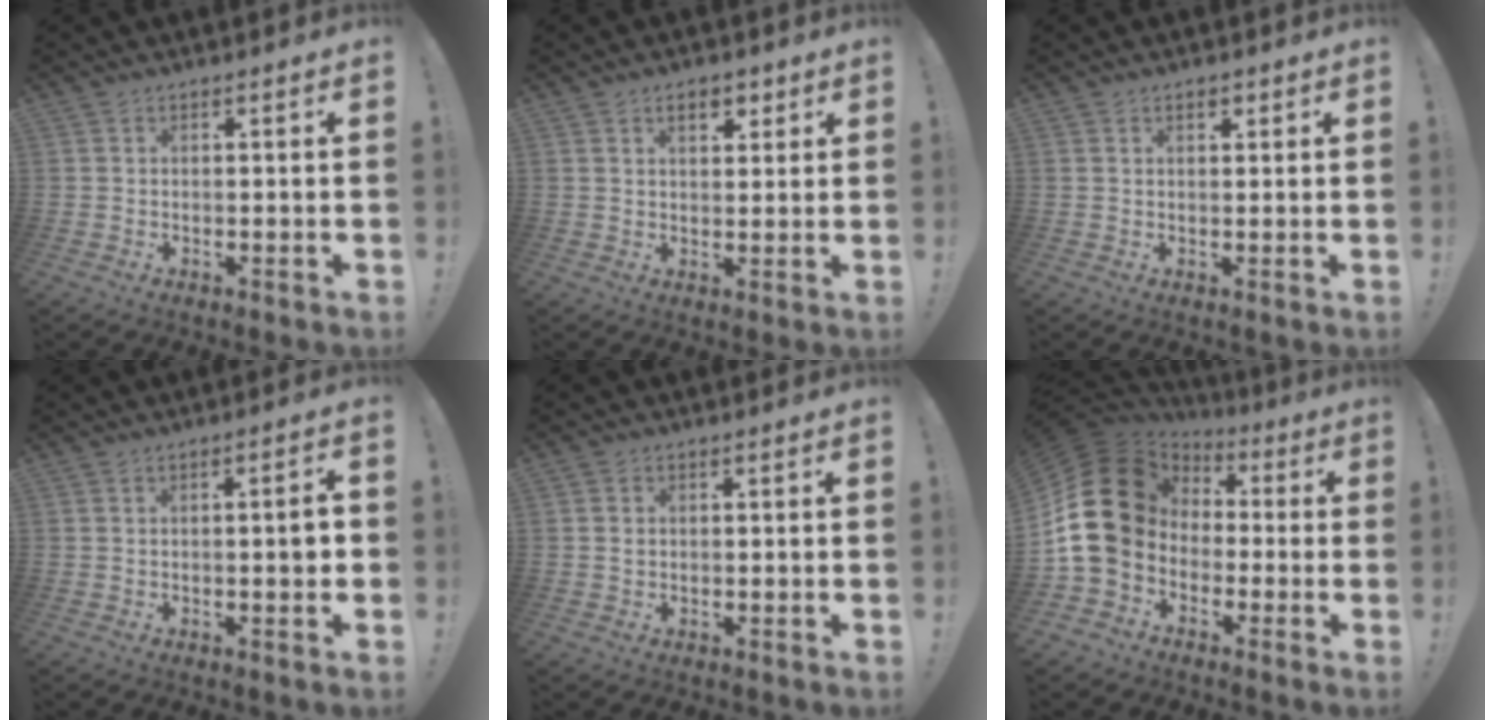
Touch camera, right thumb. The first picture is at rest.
{"total": 4.8, "force": [2.5, 2.8, 3.0], "torque": [-0.043, 0.000, 0.041]}
{"total": 1.7, "force": [0.9, 1.0, 1.0], "torque": [-0.013, -0.001, 0.014]}
{"total": 3.2, "force": [-0.7, 0.5, 3.1], "torque": [-0.042, 0.003, -0.015]}
{"total": 1.0, "force": [0.1, 0.9, 0.4], "torque": [-0.001, 0.000, 0.000]}
{"total": 18.6, "force": [1.3, 14.7, 11.2], "torque": [-0.205, 0.008, 0.039]}